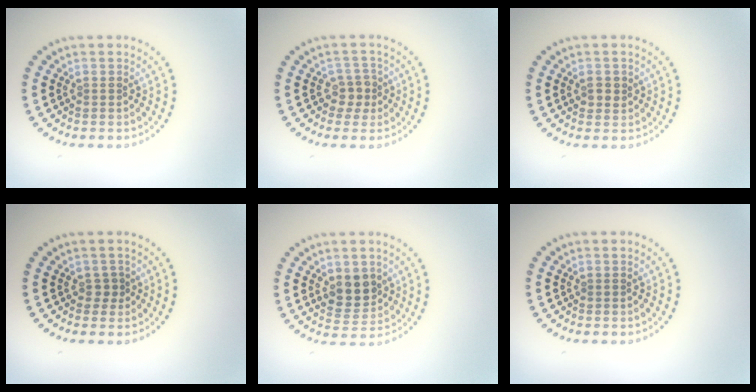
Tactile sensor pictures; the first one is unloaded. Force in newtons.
{"total": 1.9, "press": 1.6, "slide": 1.1}
{"total": 1.3, "press": 1.3, "slide": 0.2}
{"total": 0.9, "press": 0.8, "slide": 0.5}
{"total": 3.4, "press": 3.2, "slide": 1.0}
{"total": 0.0}